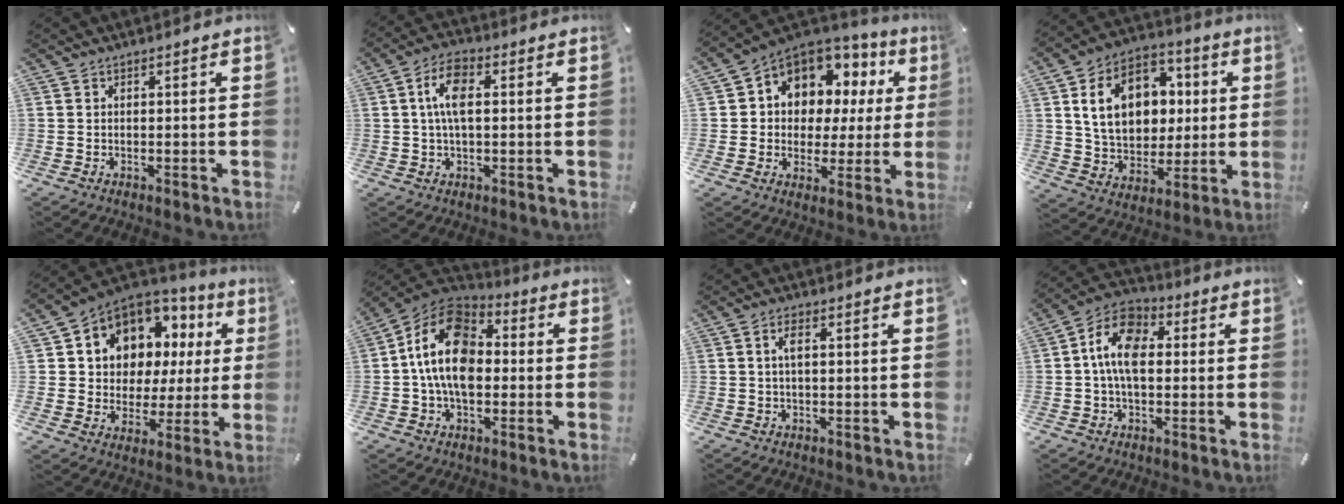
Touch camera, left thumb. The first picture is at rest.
{"total": 8.2, "force": [1.3, 4.0, 7.0], "torque": [-0.141, 0.007, 0.018]}
{"total": 8.6, "force": [4.5, 7.0, 2.0], "torque": [-0.053, -0.045, 0.088]}
{"total": 16.2, "force": [3.6, 12.9, 9.2], "torque": [-0.162, 0.004, 0.070]}
{"total": 9.3, "force": [5.4, 7.4, 1.4], "torque": [-0.045, -0.057, 0.105]}
{"total": 16.1, "force": [-0.4, 11.0, 11.8], "torque": [-0.240, 0.011, -0.013]}
{"total": 2.8, "force": [0.3, 1.0, 2.6], "torque": [-0.051, 0.005, 0.004]}
{"total": 11.2, "force": [0.5, 7.3, 8.5], "torque": [-0.159, 0.013, 0.010]}